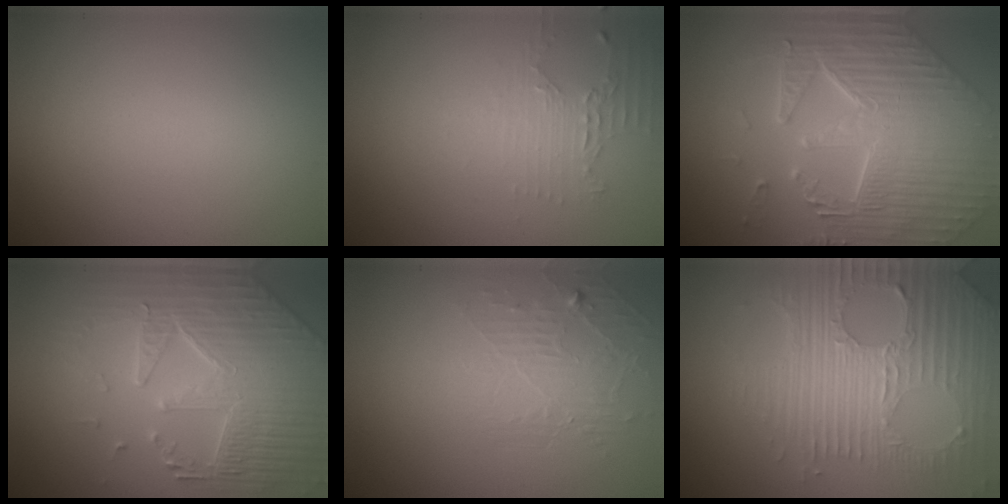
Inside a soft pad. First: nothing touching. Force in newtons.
{"total": 1.9, "press": 1.3, "slide": 1.4}
{"total": 6.8, "press": 5.9, "slide": 3.4}
{"total": 6.5, "press": 5.4, "slide": 3.6}
{"total": 1.8, "press": 0.8, "slide": 1.6}
{"total": 7.5, "press": 5.2, "slide": 5.4}